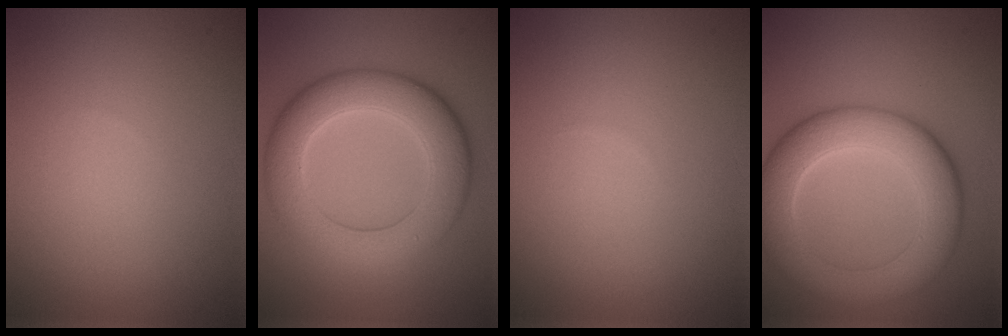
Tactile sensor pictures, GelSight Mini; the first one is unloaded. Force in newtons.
{"total": 8.0, "press": 8.0, "slide": 0.3}
{"total": 0.0}
{"total": 8.3, "press": 8.3, "slide": 0.4}